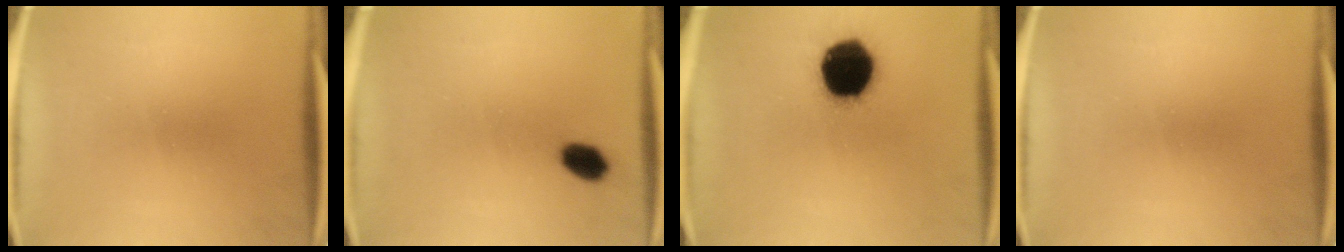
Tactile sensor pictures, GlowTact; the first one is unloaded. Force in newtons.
{"total": 4.6}
{"total": 19.1}
{"total": 0.0}